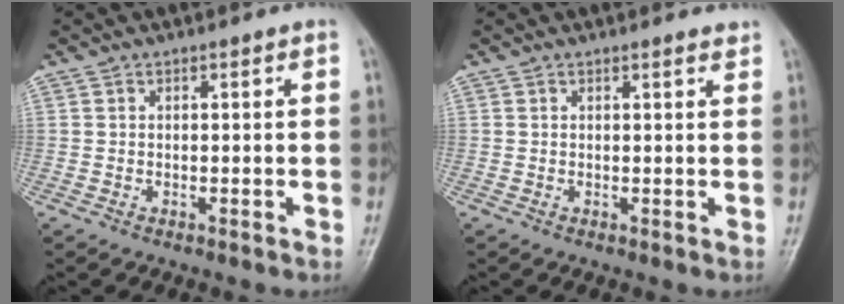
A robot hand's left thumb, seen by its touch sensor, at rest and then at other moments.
{"total": 1.2, "force": [1.1, 0.2, 0.4], "torque": [-0.001, -0.005, 0.012]}